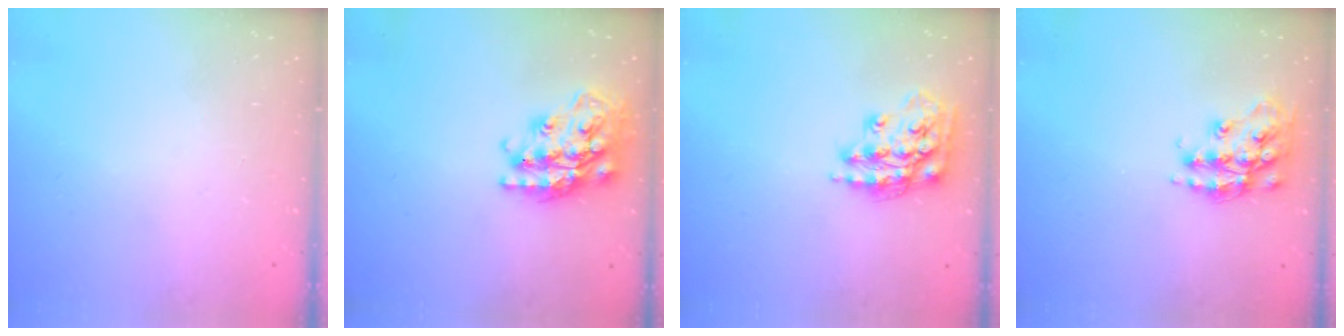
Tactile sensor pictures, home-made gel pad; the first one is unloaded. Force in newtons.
{"total": 22.6, "press": 22.5, "slide": 1.7}
{"total": 16.3, "press": 16.2, "slide": 1.1}
{"total": 15.1, "press": 15.0, "slide": 1.0}